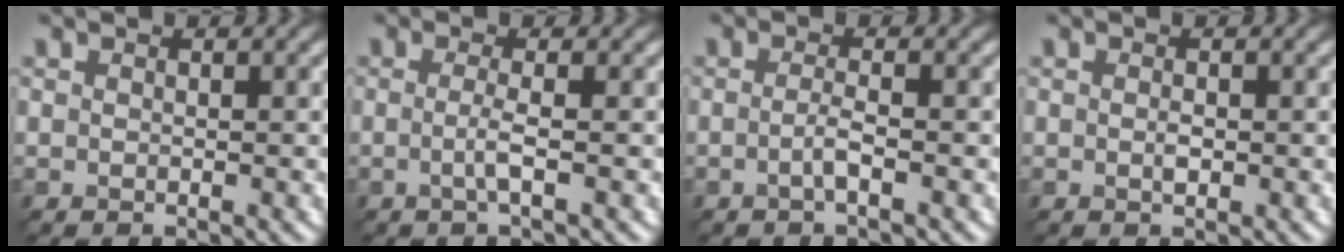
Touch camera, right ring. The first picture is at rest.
{"total": 1.2, "force": [-0.7, -0.6, 0.8], "torque": [-0.038, 0.003, 0.002]}
{"total": 1.2, "force": [-0.9, -0.7, 0.5], "torque": [-0.032, 0.008, -0.002]}
{"total": 0.9, "force": [-0.4, -0.8, -0.2], "torque": [-0.018, 0.005, 0.012]}